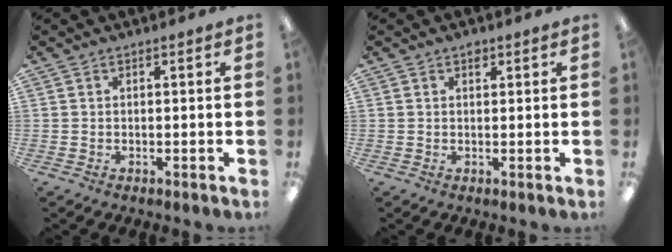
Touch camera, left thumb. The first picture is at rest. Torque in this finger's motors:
{"motor_torque": [0.20, -0.08, 0.50, -0.23, 0.00]}